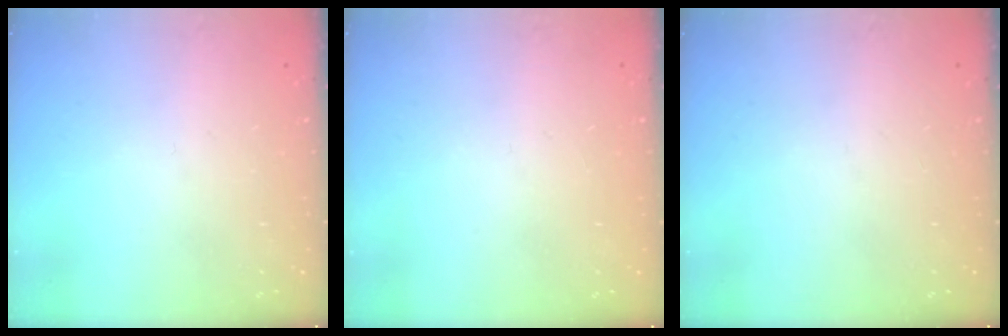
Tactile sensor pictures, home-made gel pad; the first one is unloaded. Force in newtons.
{"total": 0.0}
{"total": 0.0}